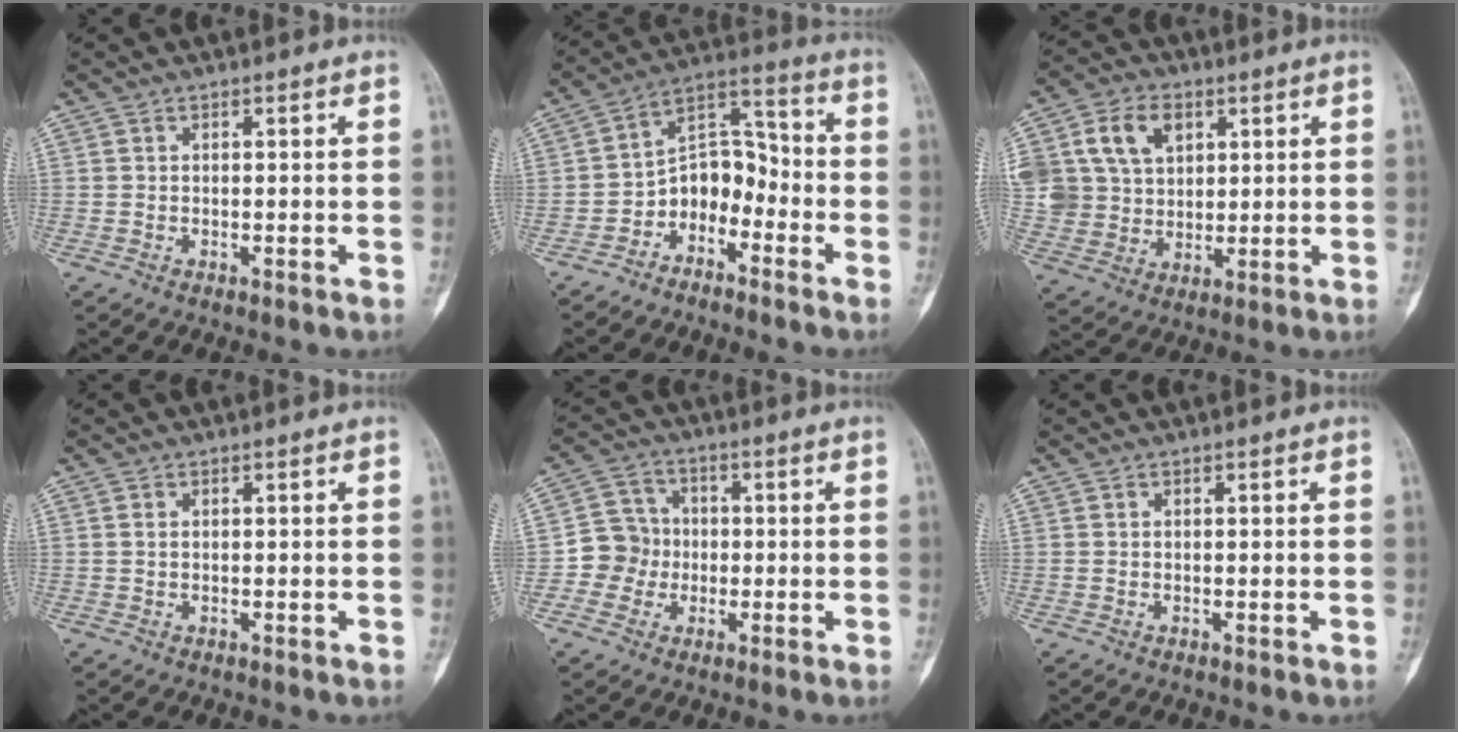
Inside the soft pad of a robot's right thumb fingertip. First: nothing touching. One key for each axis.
{"total": 8.9, "fx": -4.5, "fy": 6.2, "fz": 4.5, "tx": -0.040, "ty": 0.080, "tz": -0.094}
{"total": 14.8, "fx": 4.9, "fy": 11.2, "fz": 8.3, "tx": -0.149, "ty": 0.004, "tz": 0.098}
{"total": 0.7, "fx": 0.2, "fy": 0.4, "fz": 0.5, "tx": -0.014, "ty": 0.003, "tz": 0.006}
{"total": 6.8, "fx": -1.2, "fy": 6.6, "fz": 1.3, "tx": 0.013, "ty": 0.017, "tz": -0.032}
{"total": 0.0}